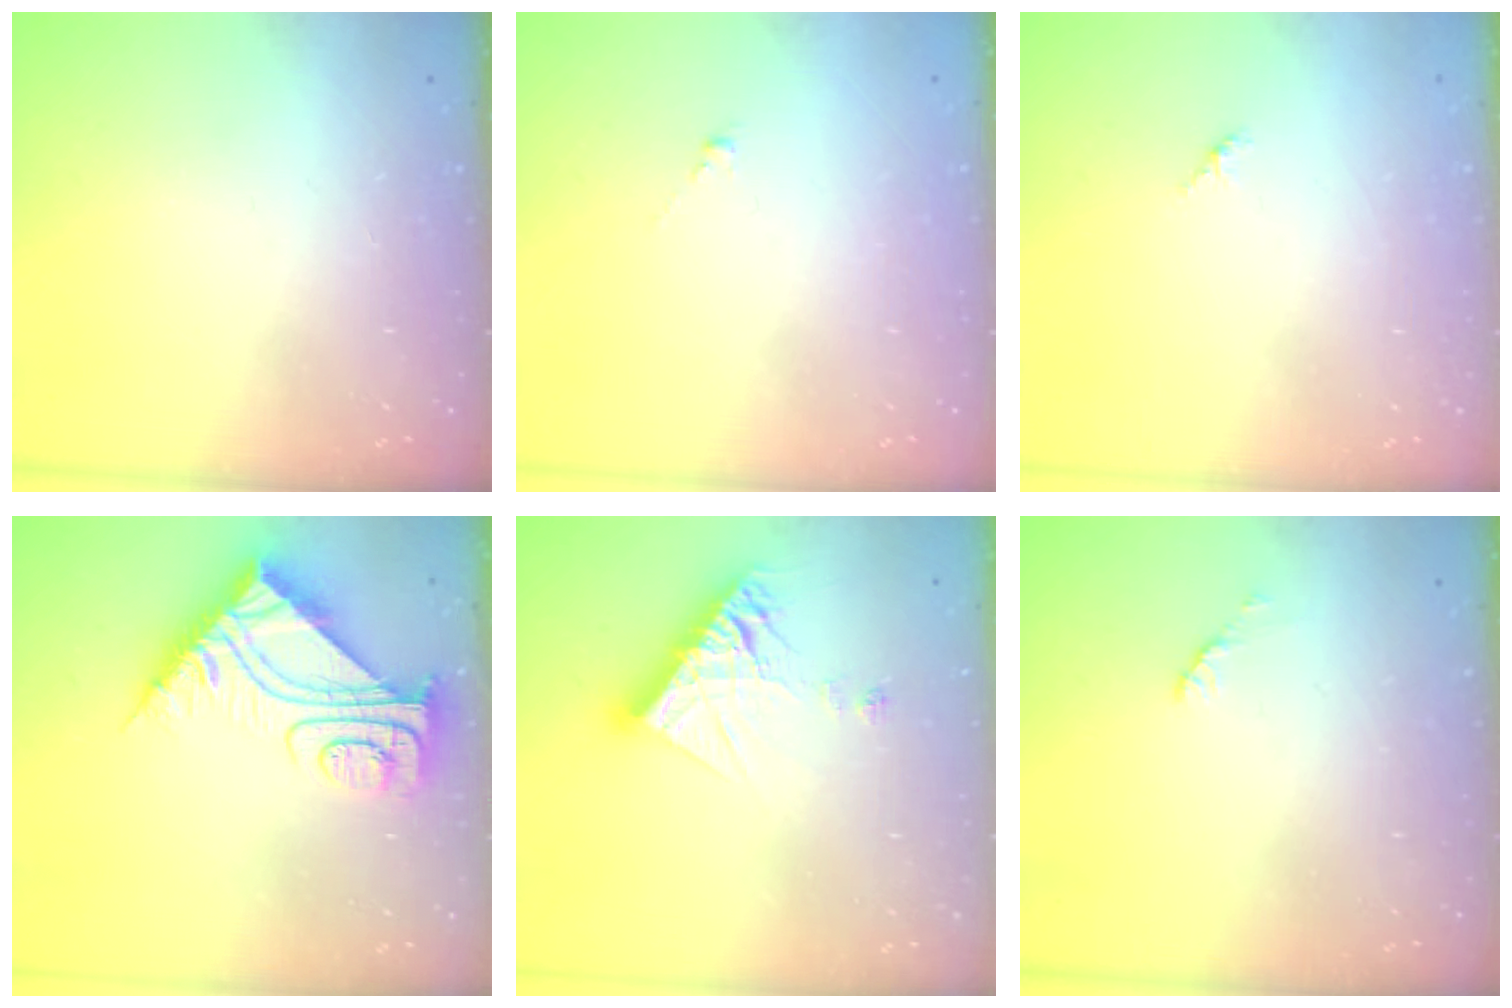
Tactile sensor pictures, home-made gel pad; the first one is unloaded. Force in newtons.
{"total": 0.6, "press": 0.4, "slide": 0.4}
{"total": 1.5, "press": 1.4, "slide": 0.4}
{"total": 10.7, "press": 10.7, "slide": 1.0}
{"total": 12.4, "press": 12.3, "slide": 1.0}
{"total": 2.8, "press": 2.7, "slide": 0.4}